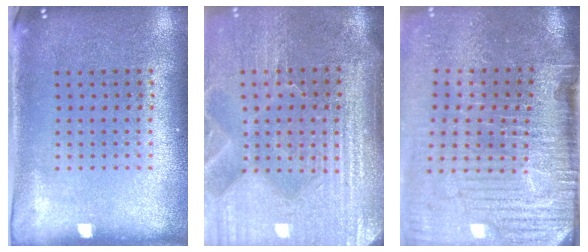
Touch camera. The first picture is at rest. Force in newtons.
{"total": 4.9, "press": 4.2, "slide": 2.5}
{"total": 5.4, "press": 4.4, "slide": 3.2}